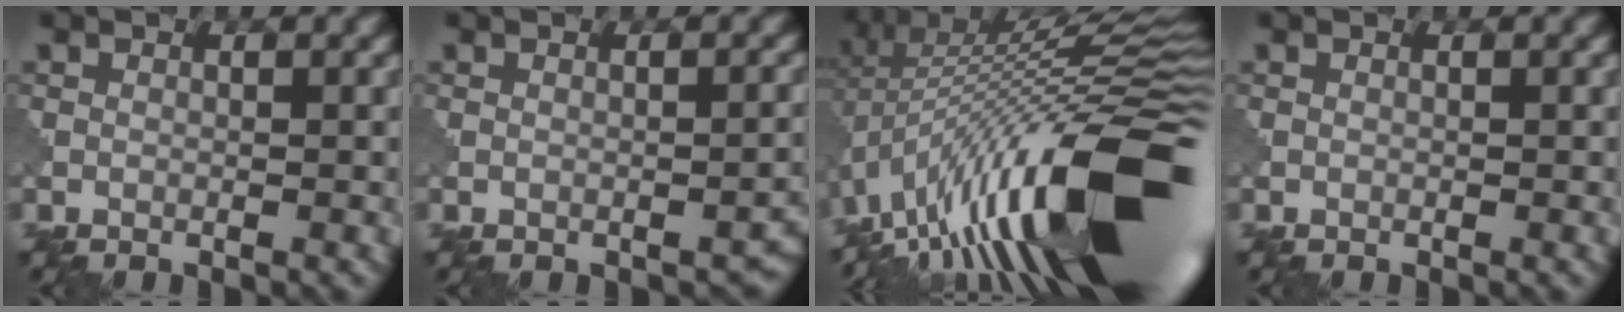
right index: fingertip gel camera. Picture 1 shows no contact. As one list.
[{"total": 1.6, "force": [-1.3, 0.6, 0.7], "torque": [-0.006, 0.003, -0.014]}, {"total": 18.2, "force": [-5.5, 5.4, 16.5], "torque": [-0.248, 0.030, -0.114]}, {"total": 0.0}]